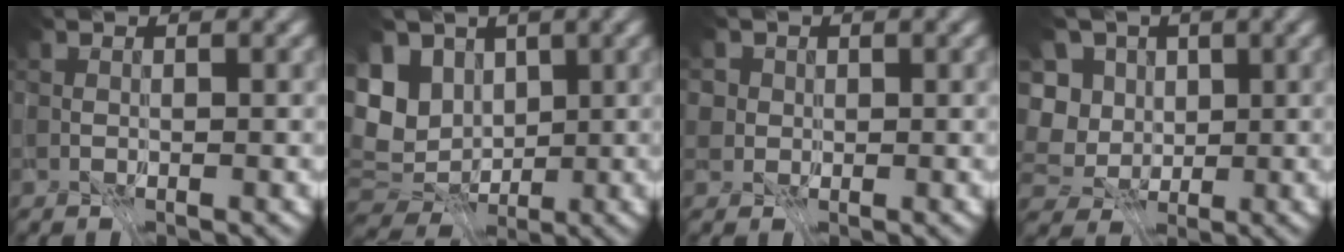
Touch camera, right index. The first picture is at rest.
{"total": 7.9, "force": [0.1, 5.6, 5.5], "torque": [-0.103, -0.004, 0.007]}
{"total": 3.9, "force": [2.0, 2.9, 1.6], "torque": [-0.020, 0.000, 0.015]}
{"total": 7.4, "force": [0.0, 6.5, 3.5], "torque": [-0.099, 0.015, -0.018]}